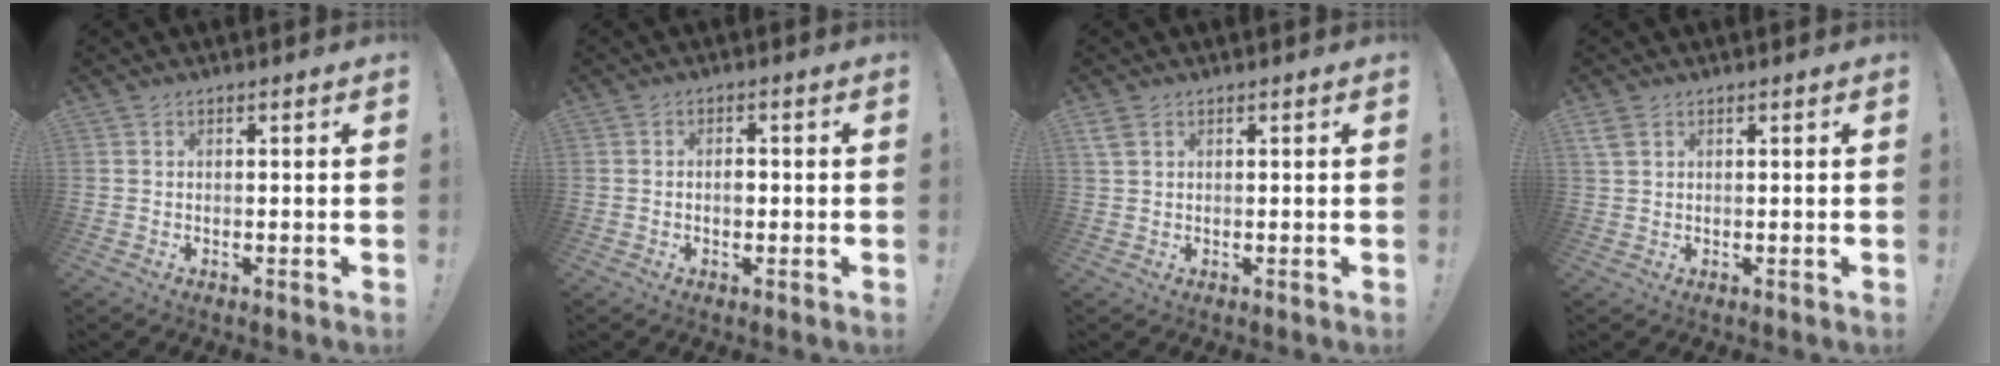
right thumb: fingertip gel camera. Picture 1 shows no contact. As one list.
[{"total": 2.1, "force": [-0.4, 1.3, 1.6], "torque": [-0.013, 0.001, -0.010]}, {"total": 2.7, "force": [1.5, 1.5, 1.7], "torque": [-0.026, -0.003, 0.029]}, {"total": 2.9, "force": [1.7, 1.6, 1.7], "torque": [-0.028, -0.003, 0.033]}]